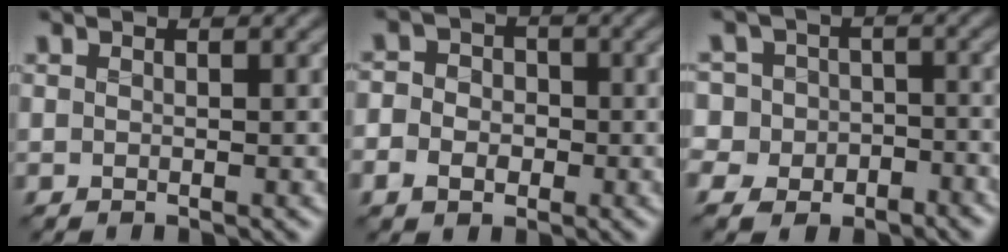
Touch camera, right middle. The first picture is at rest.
{"total": 3.8, "force": [-1.1, 3.3, 1.6], "torque": [-0.010, 0.000, -0.034]}
{"total": 7.3, "force": [-3.7, 6.0, 2.0], "torque": [-0.033, -0.003, -0.093]}